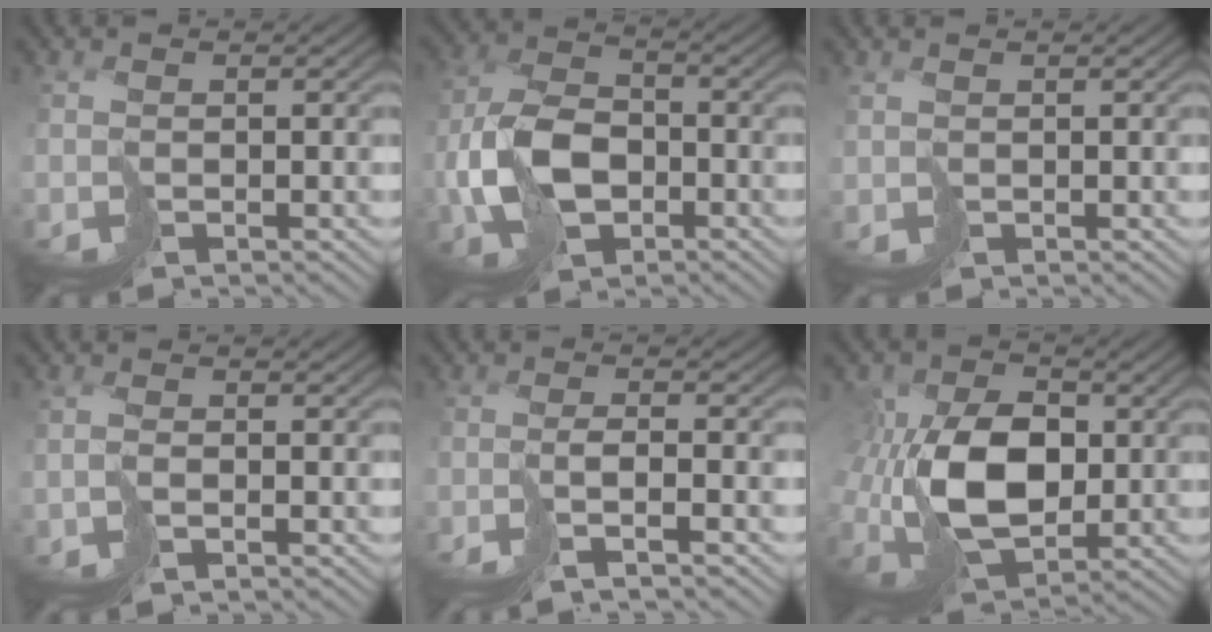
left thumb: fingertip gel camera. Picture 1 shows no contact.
{"total": 8.9, "force": [-1.9, 5.9, 6.4], "torque": [-0.157, -0.003, -0.048]}
{"total": 0.8, "force": [0.6, 0.4, 0.4], "torque": [-0.017, -0.005, 0.011]}
{"total": 0.5, "force": [0.1, -0.1, 0.5], "torque": [-0.013, 0.001, -0.007]}
{"total": 3.1, "force": [-1.9, -0.2, 2.5], "torque": [-0.027, 0.009, -0.044]}
{"total": 10.6, "force": [0.8, 6.8, 8.1], "torque": [-0.168, 0.003, 0.016]}